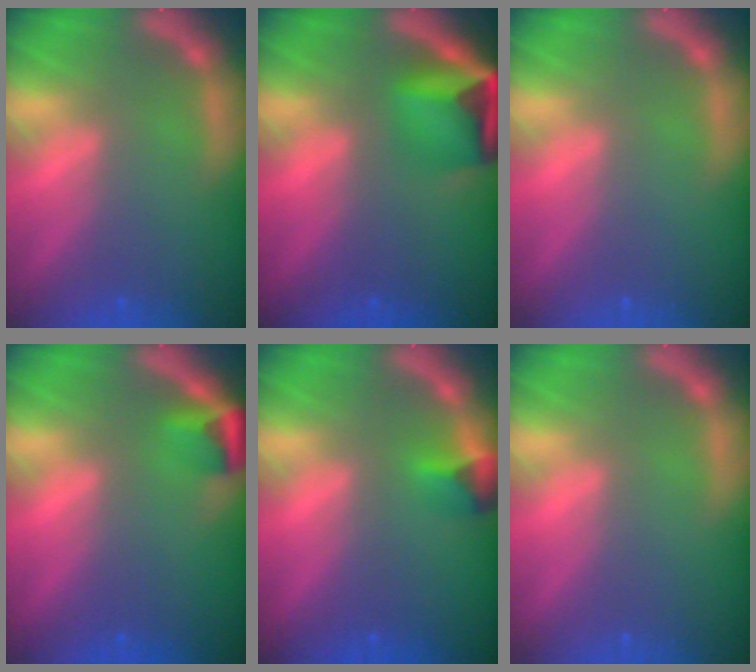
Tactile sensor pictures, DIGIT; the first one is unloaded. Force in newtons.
{"total": 6.4}
{"total": 0.0}
{"total": 2.4}
{"total": 1.9}
{"total": 0.0}